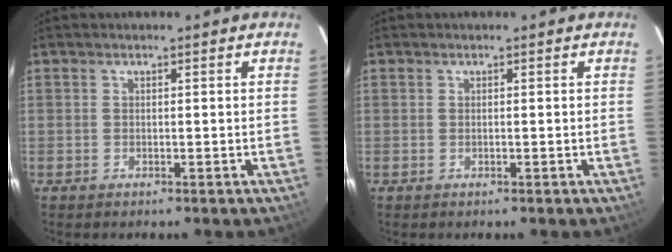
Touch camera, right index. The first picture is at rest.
{"total": 0.0}